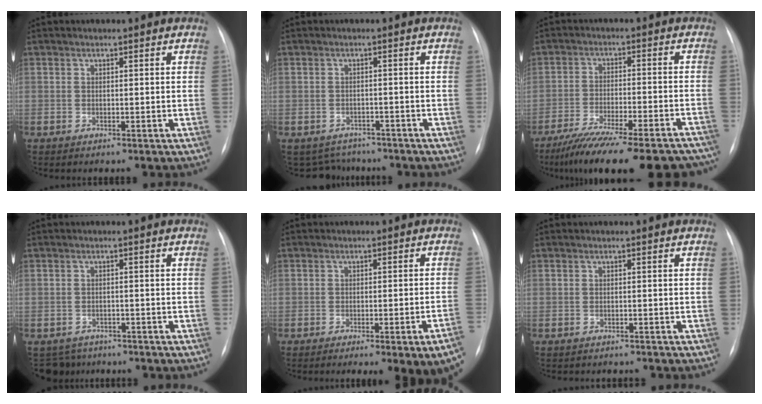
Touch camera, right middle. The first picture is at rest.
{"total": 5.7, "force": [-5.0, 2.8, -0.2], "torque": [0.004, 0.013, -0.063]}
{"total": 23.3, "force": [-20.0, 4.1, 11.3], "torque": [-0.136, -0.015, -0.278]}
{"total": 4.3, "force": [-3.5, 2.3, -0.5], "torque": [0.011, 0.004, -0.055]}
{"total": 9.4, "force": [-6.1, 0.2, 7.2], "torque": [-0.061, 0.004, -0.076]}
{"total": 3.6, "force": [-3.4, 1.2, 0.6], "torque": [-0.004, -0.002, -0.041]}